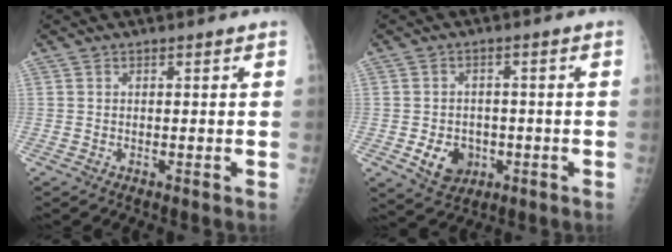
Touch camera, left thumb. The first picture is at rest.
{"total": 6.6, "force": [-1.9, 5.2, 3.4], "torque": [-0.034, 0.006, -0.022]}